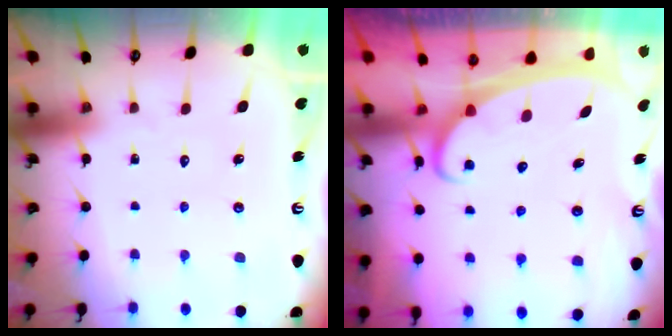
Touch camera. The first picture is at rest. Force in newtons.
{"total": 2.3, "press": 2.3, "slide": 0.3}